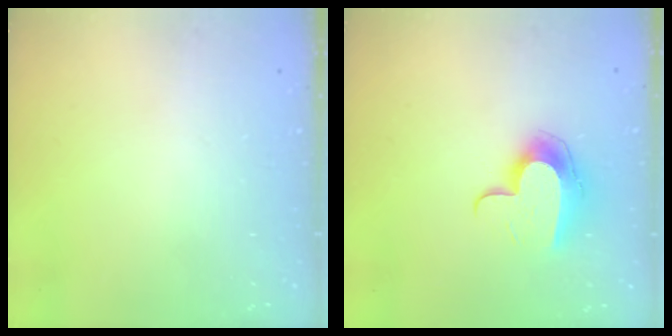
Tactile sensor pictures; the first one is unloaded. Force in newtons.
{"total": 11.5, "press": 11.5, "slide": 0.4}